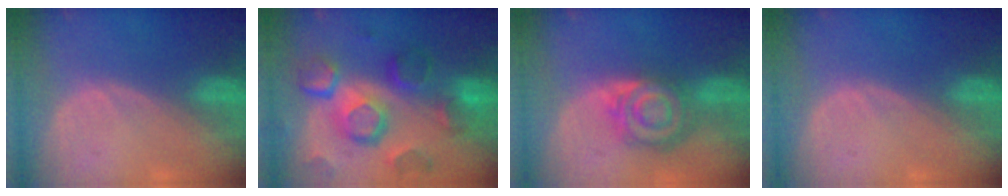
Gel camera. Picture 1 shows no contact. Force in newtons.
{"total": 12.5, "press": 10.8, "slide": 6.2}
{"total": 8.0, "press": 7.1, "slide": 3.8}
{"total": 0.0}